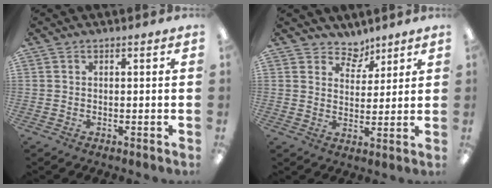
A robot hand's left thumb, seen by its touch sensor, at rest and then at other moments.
{"total": 5.9, "force": [4.9, 3.3, 0.6], "torque": [-0.009, -0.033, 0.087]}